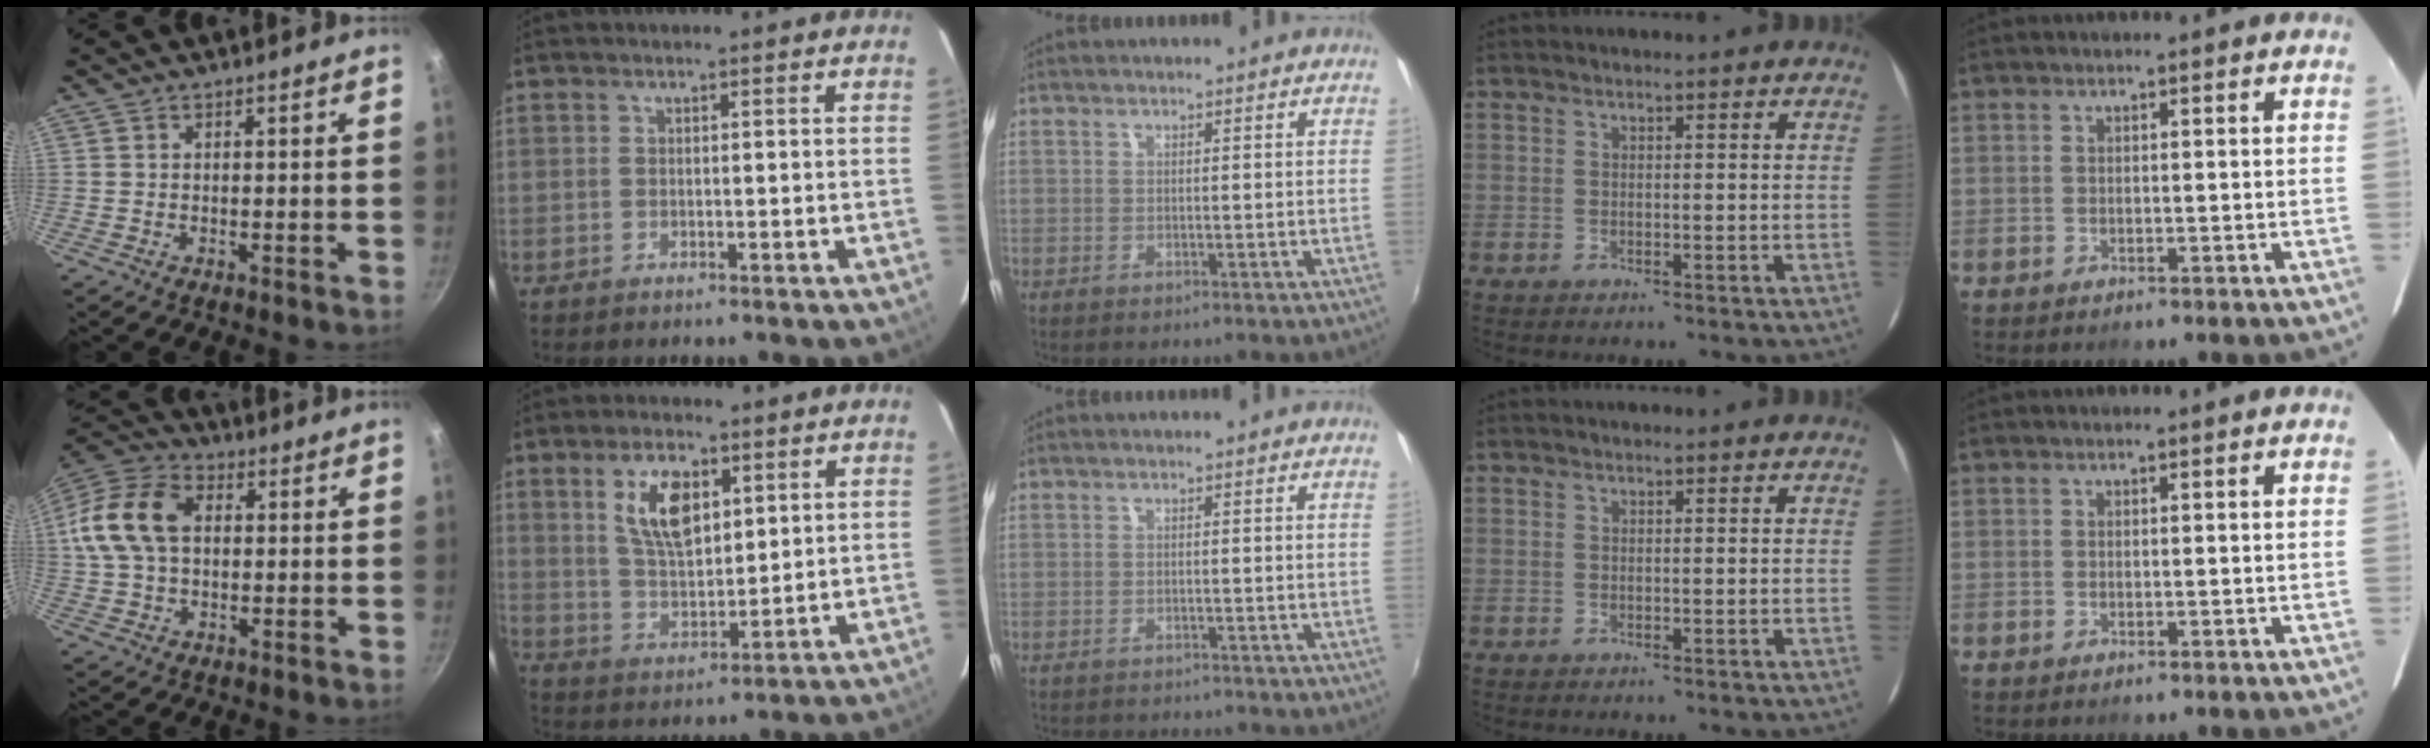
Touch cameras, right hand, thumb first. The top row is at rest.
{"thumb": {"total": 14.6, "force": [1.9, 10.0, 10.4], "torque": [-0.188, 0.027, 0.021]}, "index": {"total": 10.2, "force": [4.1, 5.1, 7.9], "torque": [-0.145, 0.007, 0.086]}, "middle": {"total": 5.2, "force": [-4.8, 1.1, 1.4], "torque": [-0.041, -0.015, -0.072]}}